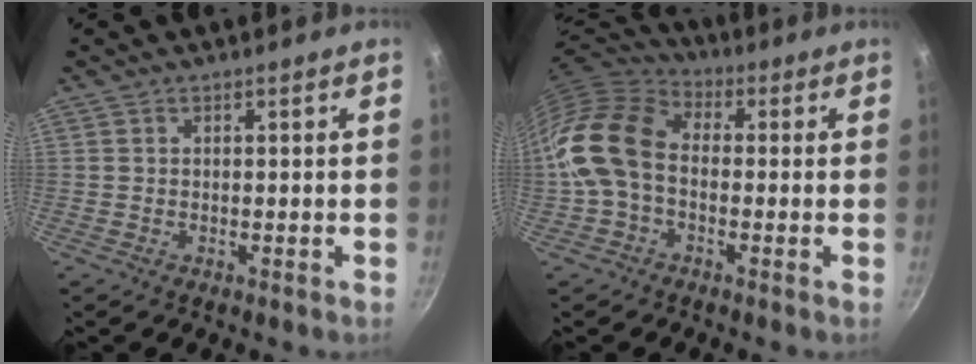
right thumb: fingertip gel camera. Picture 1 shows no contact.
{"total": 14.4, "force": [-1.7, 10.2, 10.0], "torque": [-0.177, 0.038, -0.055]}